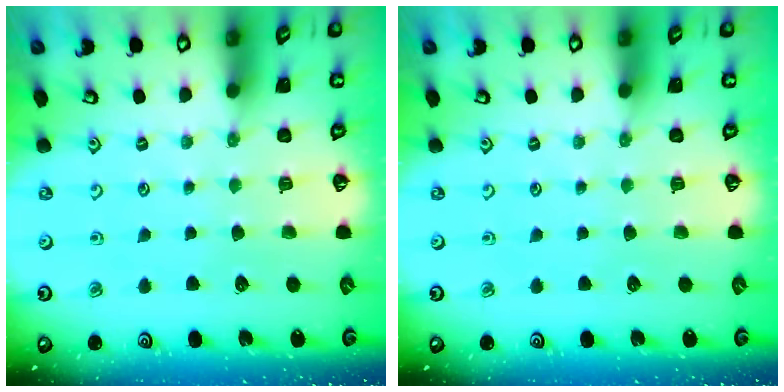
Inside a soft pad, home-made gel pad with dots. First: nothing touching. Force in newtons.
{"total": 0.0}